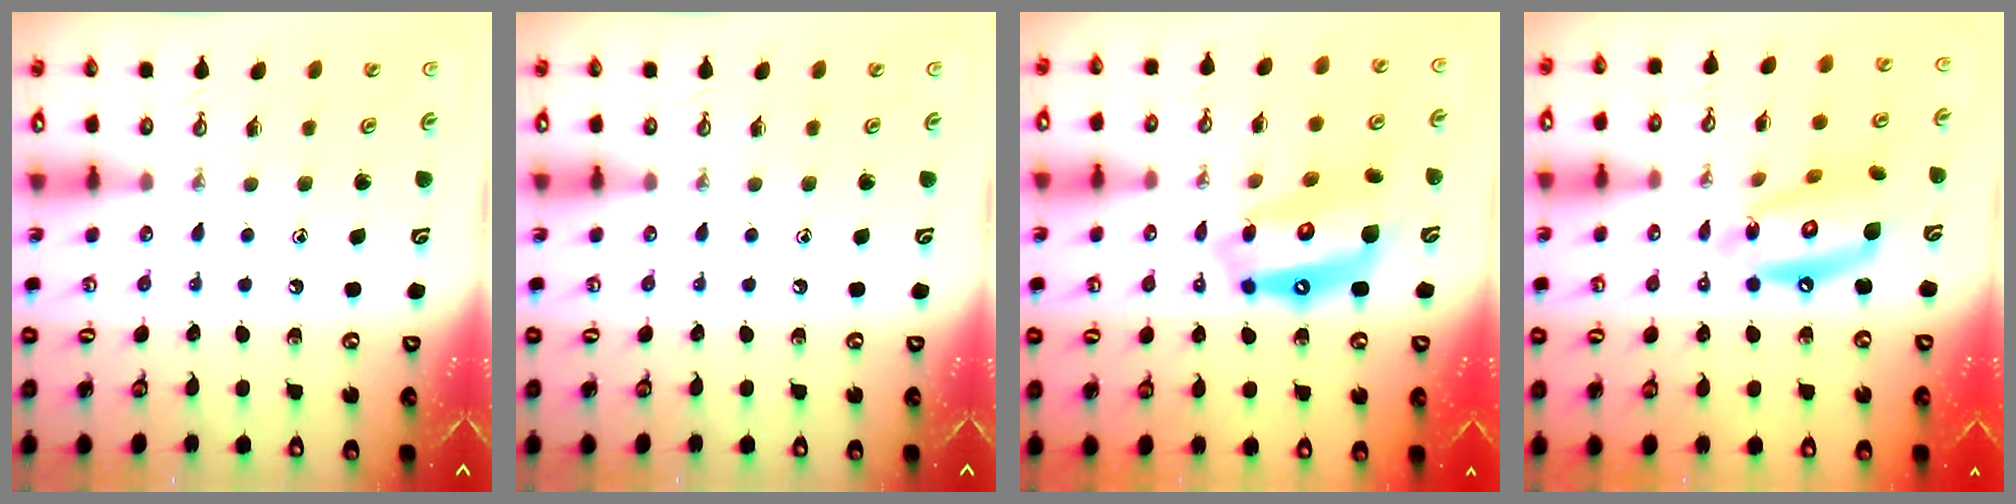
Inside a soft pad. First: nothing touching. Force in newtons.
{"total": 0.0}
{"total": 13.4, "press": 13.3, "slide": 1.1}
{"total": 14.9, "press": 14.8, "slide": 1.4}